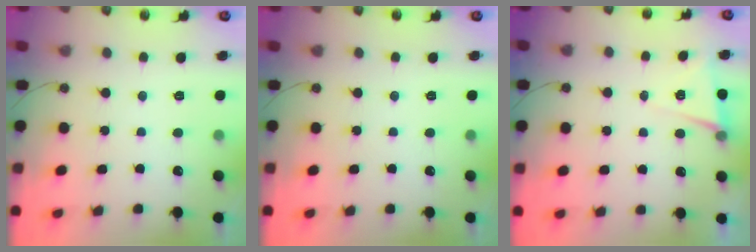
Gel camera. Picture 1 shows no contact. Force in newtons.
{"total": 0.0}
{"total": 5.3, "press": 3.6, "slide": 3.8}